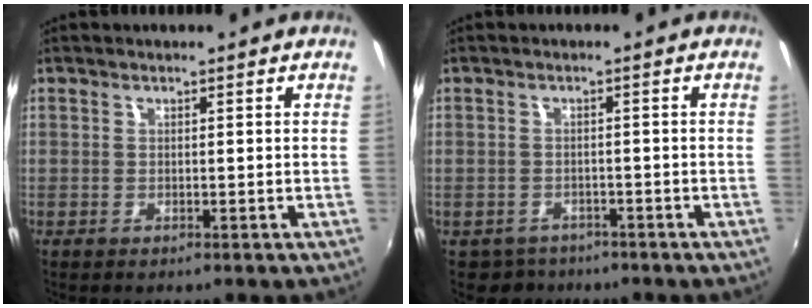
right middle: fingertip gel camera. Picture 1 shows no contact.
{"total": 3.5, "force": [-2.5, 2.4, 0.1], "torque": [-0.012, -0.002, -0.039]}